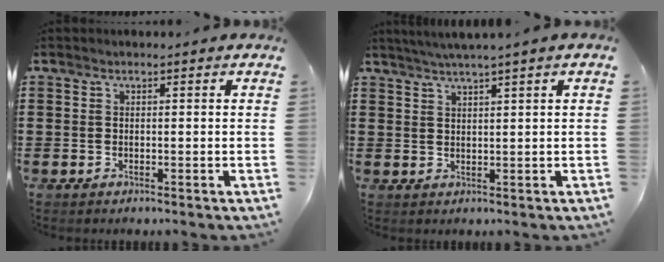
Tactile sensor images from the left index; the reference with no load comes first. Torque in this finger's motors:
{"motor_torque": [2.14, 0.00, 0.38, 0.05]}